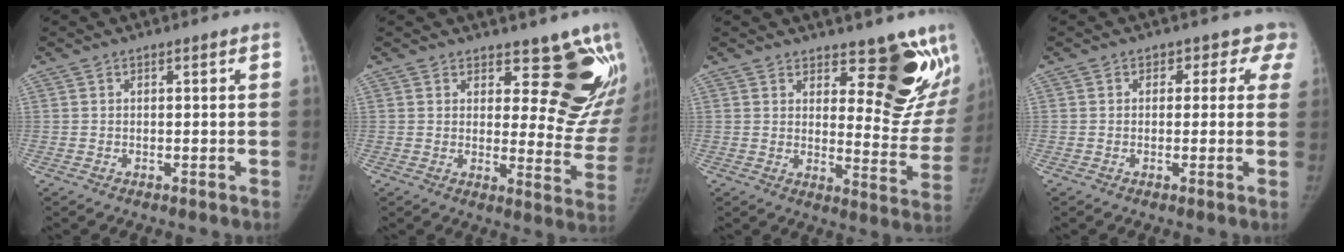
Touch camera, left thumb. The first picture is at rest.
{"total": 13.7, "force": [9.7, 6.1, 7.4], "torque": [-0.036, -0.082, 0.111]}
{"total": 14.9, "force": [10.1, 6.0, 9.3], "torque": [-0.059, -0.088, 0.128]}
{"total": 3.9, "force": [2.3, 3.1, 0.4], "torque": [0.036, -0.004, -0.001]}